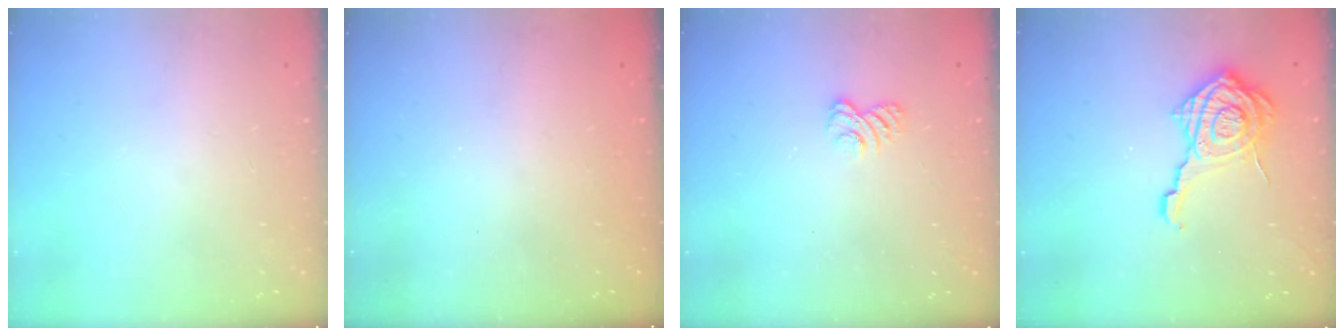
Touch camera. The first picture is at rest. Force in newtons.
{"total": 2.5, "press": 2.4, "slide": 0.8}
{"total": 2.9, "press": 2.6, "slide": 1.3}
{"total": 14.9, "press": 14.9, "slide": 0.8}